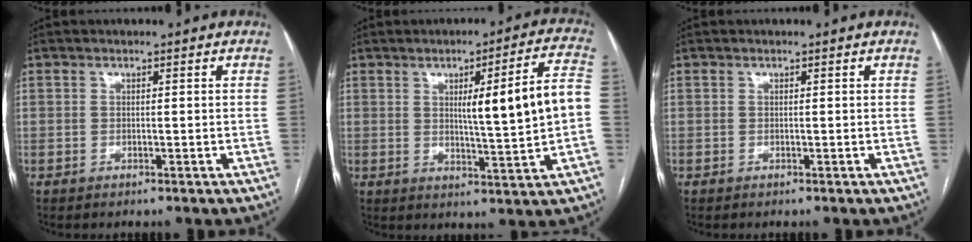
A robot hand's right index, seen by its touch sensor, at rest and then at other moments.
{"total": 11.6, "force": [0.9, -0.2, 11.6], "torque": [-0.166, 0.010, 0.017]}
{"total": 0.0}